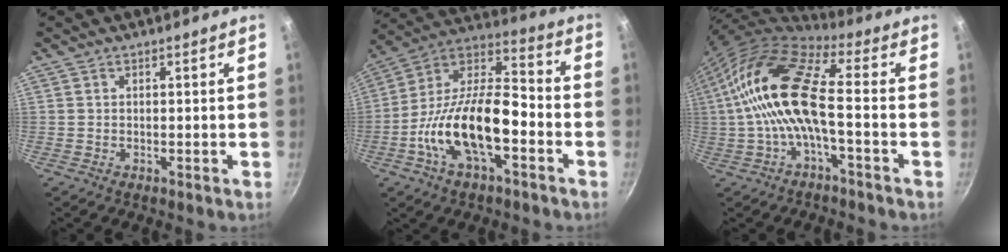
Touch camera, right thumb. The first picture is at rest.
{"total": 19.7, "force": [-6.2, 8.9, 16.4], "torque": [-0.281, 0.046, -0.128]}
{"total": 15.4, "force": [-0.9, 5.4, 14.4], "torque": [-0.290, 0.035, -0.033]}